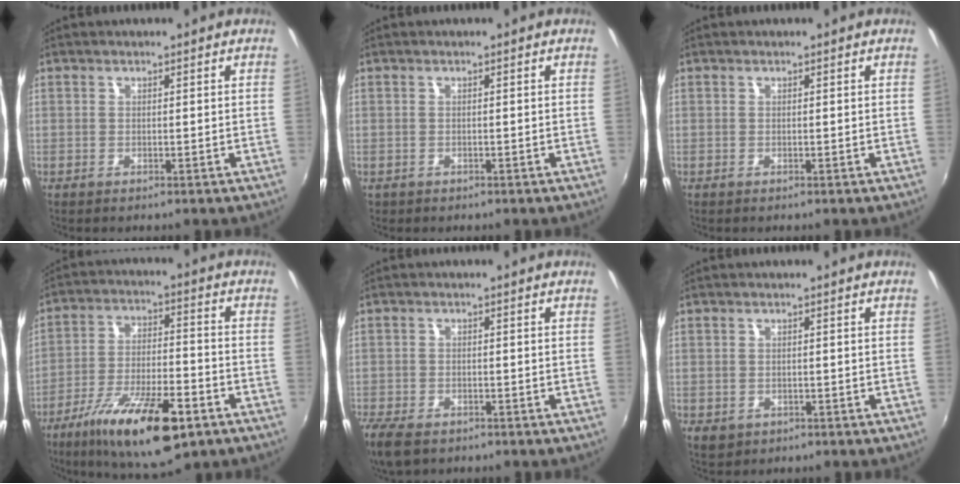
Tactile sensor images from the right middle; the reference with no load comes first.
{"total": 0.8, "force": [-0.4, 0.7, 0.2], "torque": [-0.006, -0.002, -0.005]}
{"total": 0.0}
{"total": 18.1, "force": [-10.7, 5.3, 13.6], "torque": [-0.251, -0.035, -0.177]}
{"total": 7.0, "force": [-5.1, 3.2, 3.6], "torque": [-0.099, -0.027, -0.100]}
{"total": 2.8, "force": [-0.9, 2.3, 1.3], "torque": [-0.027, -0.006, -0.010]}